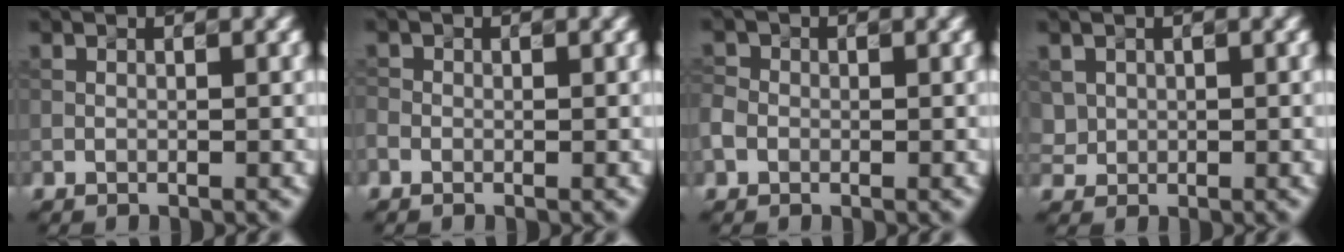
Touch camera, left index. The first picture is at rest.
{"total": 0.7, "force": [-0.3, 0.6, 0.2], "torque": [-0.005, 0.000, -0.007]}
{"total": 1.5, "force": [-0.4, 1.4, 0.5], "torque": [-0.008, 0.003, -0.015]}
{"total": 1.5, "force": [0.5, 1.4, 0.0], "torque": [-0.001, -0.001, 0.013]}